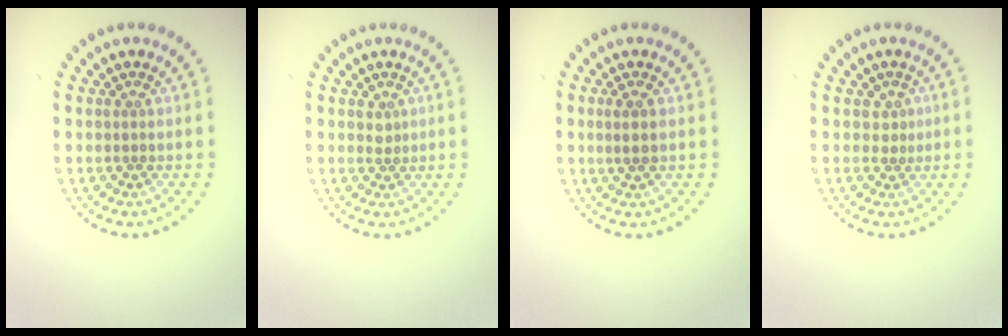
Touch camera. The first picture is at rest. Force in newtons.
{"total": 0.9, "press": 0.6, "slide": 0.6}
{"total": 1.6, "press": 1.3, "slide": 0.9}
{"total": 0.9, "press": 0.8, "slide": 0.5}